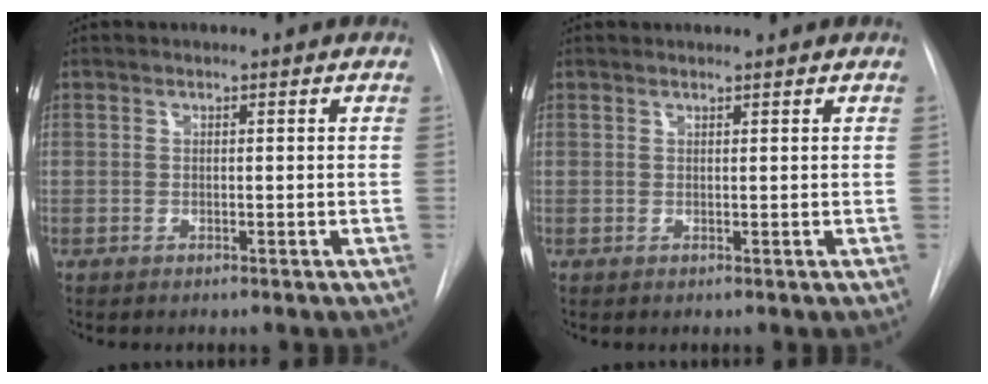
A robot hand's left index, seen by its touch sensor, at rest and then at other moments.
{"total": 1.1, "force": [1.1, -0.1, 0.2], "torque": [-0.006, 0.012, 0.022]}